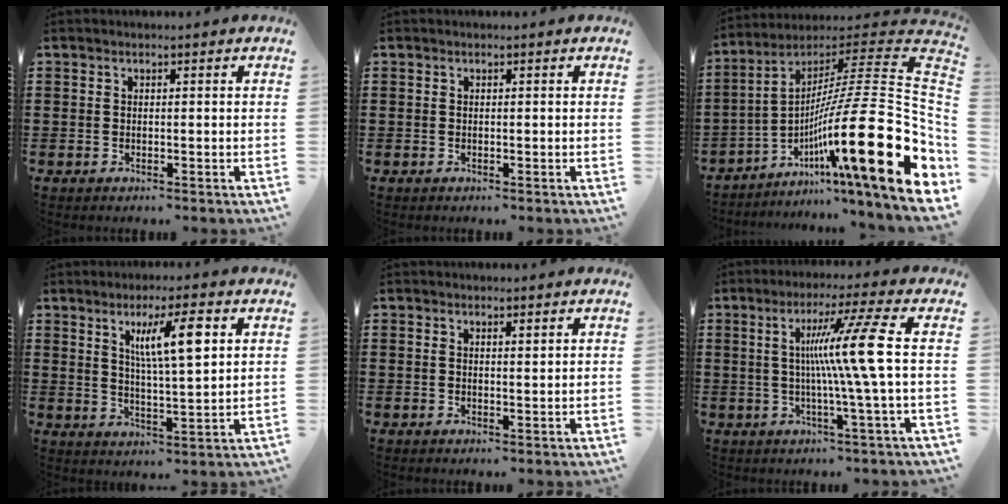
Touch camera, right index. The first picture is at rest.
{"total": 0.0}
{"total": 25.5, "force": [-6.6, 4.9, 24.1], "torque": [-0.427, -0.028, -0.124]}
{"total": 8.5, "force": [3.4, 1.7, 7.6], "torque": [-0.138, 0.004, 0.050]}
{"total": 0.7, "force": [0.5, 0.2, 0.5], "torque": [-0.012, 0.001, 0.009]}
{"total": 11.2, "force": [1.0, -1.7, 11.0], "torque": [-0.198, -0.005, 0.000]}